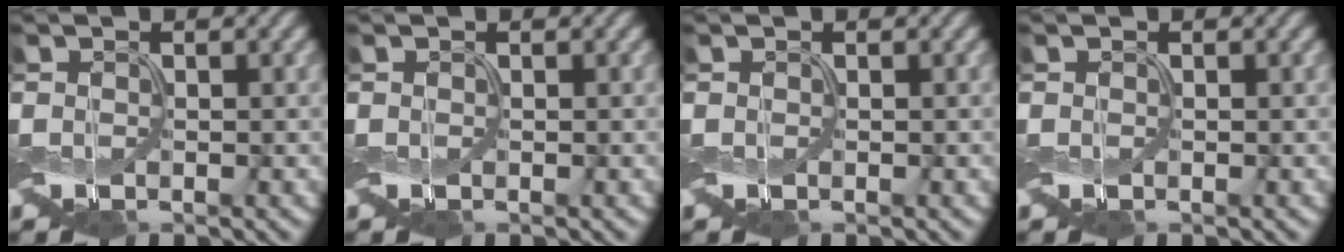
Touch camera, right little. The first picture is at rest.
{"total": 0.0}
{"total": 0.0}
{"total": 0.0}